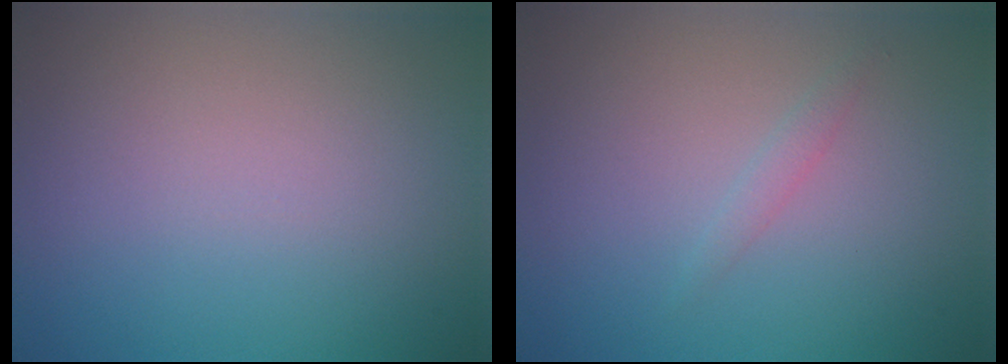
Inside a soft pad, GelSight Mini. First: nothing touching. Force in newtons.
{"total": 0.8, "press": 0.8, "slide": 0.0}